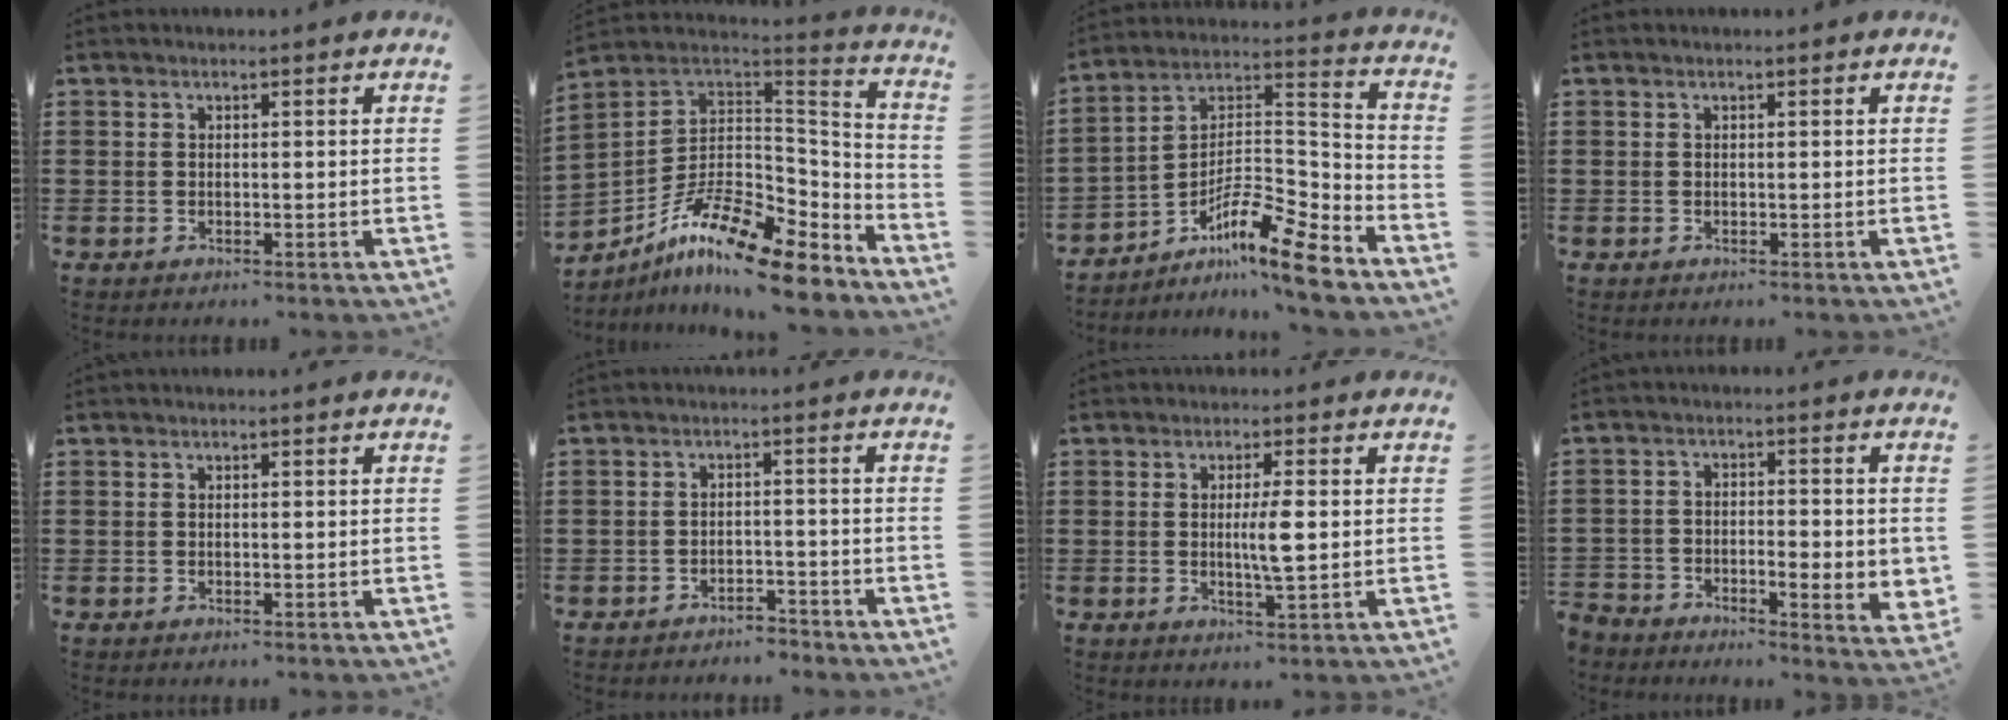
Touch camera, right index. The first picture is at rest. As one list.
[{"total": 15.4, "force": [-10.6, 4.2, 10.4], "torque": [-0.194, 0.027, -0.191]}, {"total": 10.3, "force": [-7.3, 1.9, 7.0], "torque": [-0.120, 0.000, -0.143]}, {"total": 0.0}, {"total": 0.0}, {"total": 2.5, "force": [-2.5, 0.3, 0.0], "torque": [-0.009, -0.001, -0.054]}, {"total": 4.2, "force": [0.0, 0.3, 4.2], "torque": [-0.083, -0.008, -0.004]}, {"total": 4.4, "force": [-2.6, 1.8, 3.0], "torque": [-0.052, 0.004, -0.048]}]